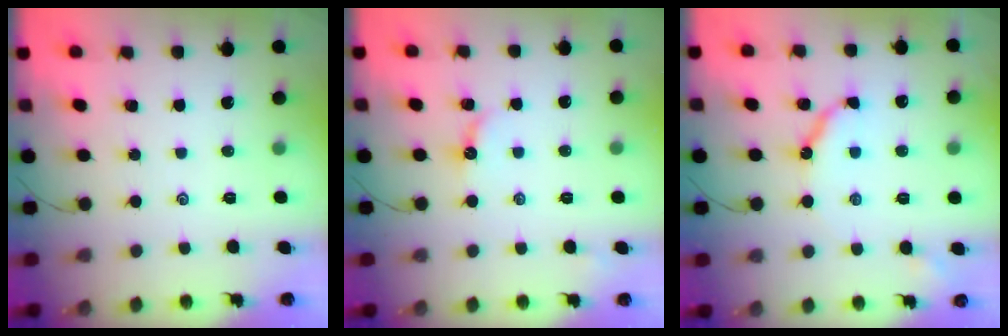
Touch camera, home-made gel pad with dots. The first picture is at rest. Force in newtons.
{"total": 5.6, "press": 5.6, "slide": 0.6}
{"total": 8.3, "press": 8.2, "slide": 0.8}